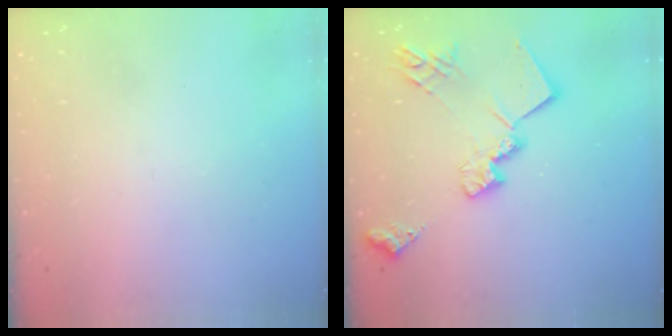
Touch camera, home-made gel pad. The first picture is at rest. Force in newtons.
{"total": 18.8, "press": 18.7, "slide": 1.4}